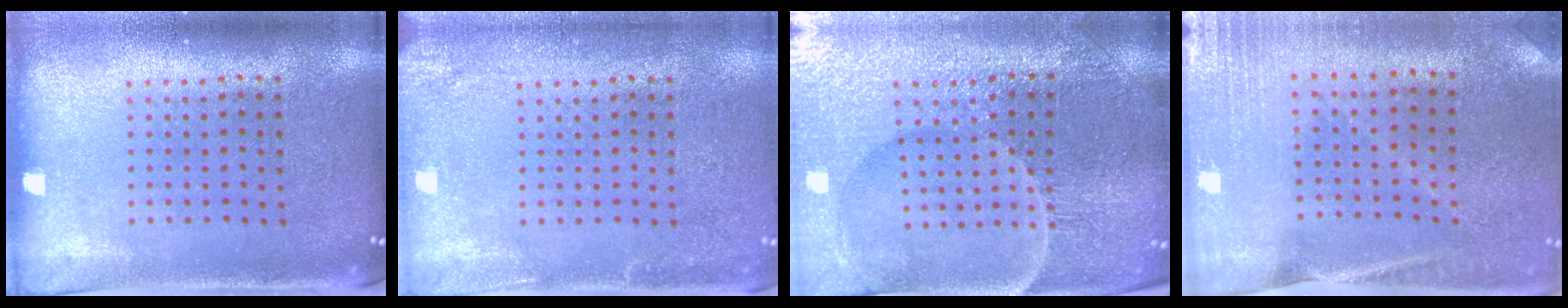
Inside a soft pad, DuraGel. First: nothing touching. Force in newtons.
{"total": 2.1, "press": 2.1, "slide": 0.2}
{"total": 4.2, "press": 4.1, "slide": 0.7}
{"total": 0.5, "press": 0.5, "slide": 0.0}